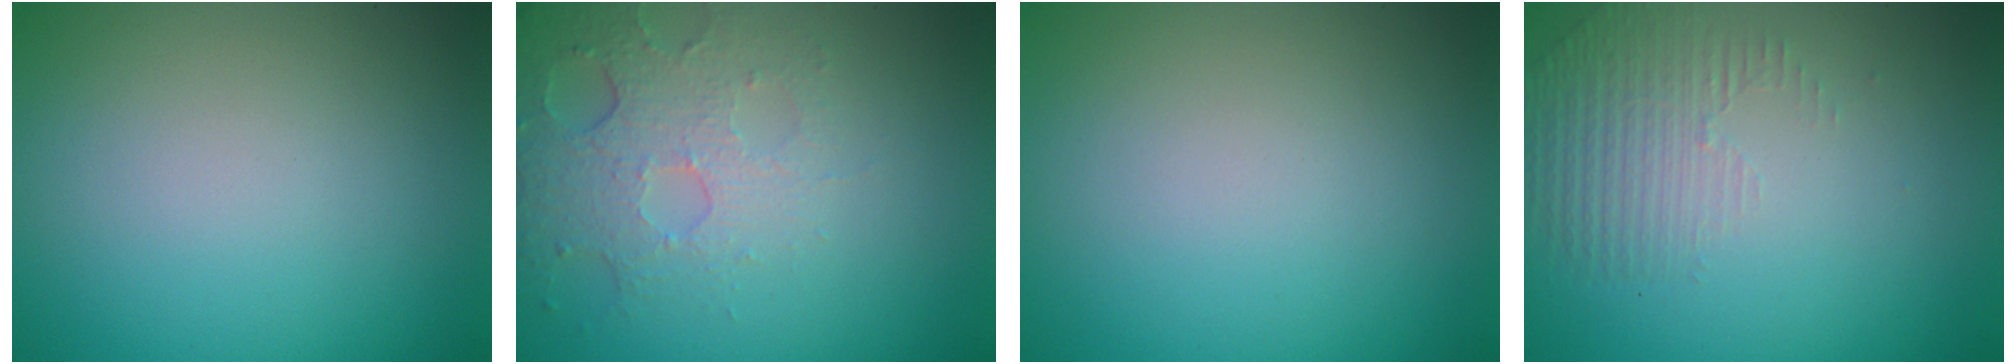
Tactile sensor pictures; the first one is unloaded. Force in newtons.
{"total": 5.0, "press": 3.3, "slide": 3.8}
{"total": 0.0}
{"total": 1.3, "press": 0.5, "slide": 1.2}